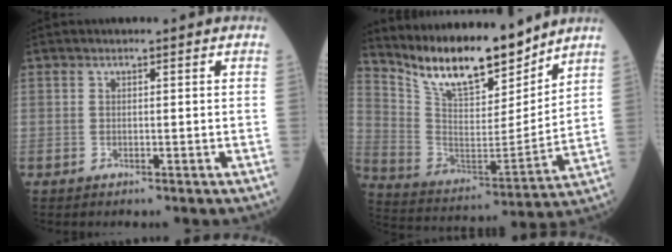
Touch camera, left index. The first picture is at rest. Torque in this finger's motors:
{"motor_torque": [0.28, -0.11, 0.26, 0.06]}